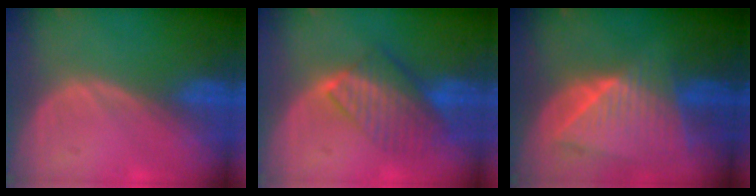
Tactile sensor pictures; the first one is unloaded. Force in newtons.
{"total": 8.4, "press": 7.2, "slide": 4.2}
{"total": 9.0, "press": 8.0, "slide": 4.1}